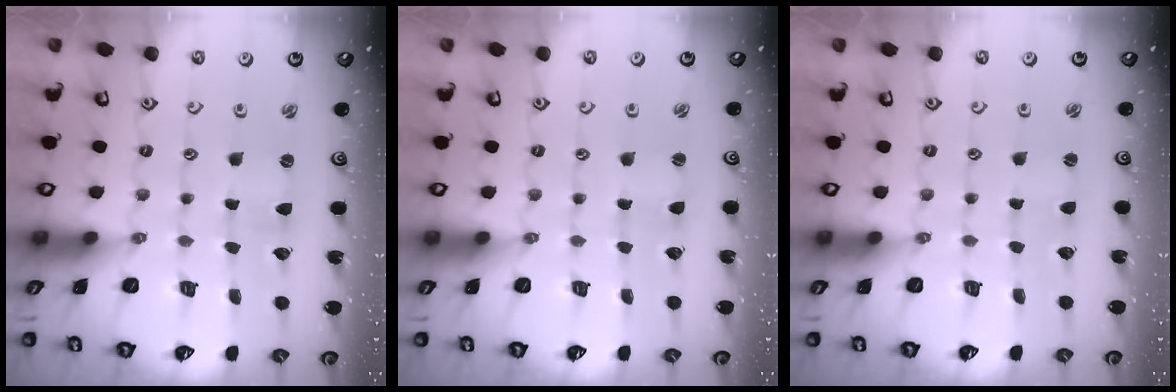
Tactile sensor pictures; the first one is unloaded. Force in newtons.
{"total": 0.0}
{"total": 0.0}